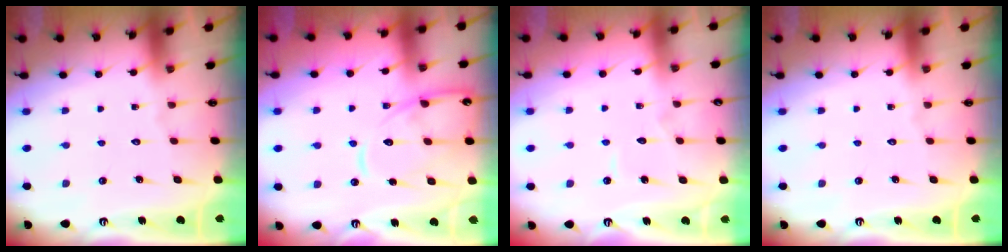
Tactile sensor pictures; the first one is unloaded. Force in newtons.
{"total": 14.0, "press": 14.0, "slide": 1.3}
{"total": 2.9, "press": 2.9, "slide": 0.2}
{"total": 0.0}